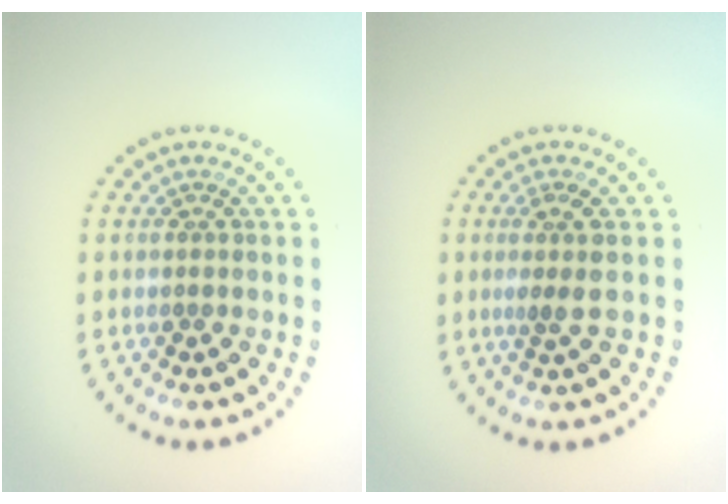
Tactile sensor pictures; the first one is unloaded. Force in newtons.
{"total": 1.9, "press": 1.5, "slide": 1.1}